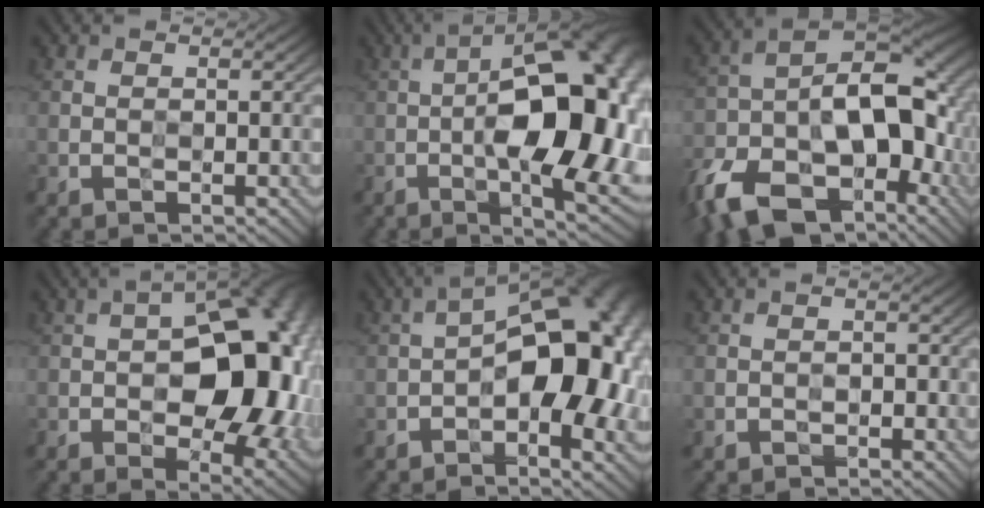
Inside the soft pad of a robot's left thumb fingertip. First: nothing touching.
{"total": 20.2, "force": [-1.8, 8.6, 18.2], "torque": [-0.235, 0.019, -0.034]}
{"total": 18.6, "force": [-8.0, 10.3, 13.2], "torque": [-0.238, -0.032, -0.141]}
{"total": 17.8, "force": [-0.7, 10.1, 14.7], "torque": [-0.162, 0.010, -0.012]}
{"total": 18.1, "force": [-1.3, 9.4, 15.4], "torque": [-0.194, 0.017, -0.035]}
{"total": 1.0, "force": [-0.7, 0.7, 0.3], "torque": [-0.004, 0.001, -0.015]}